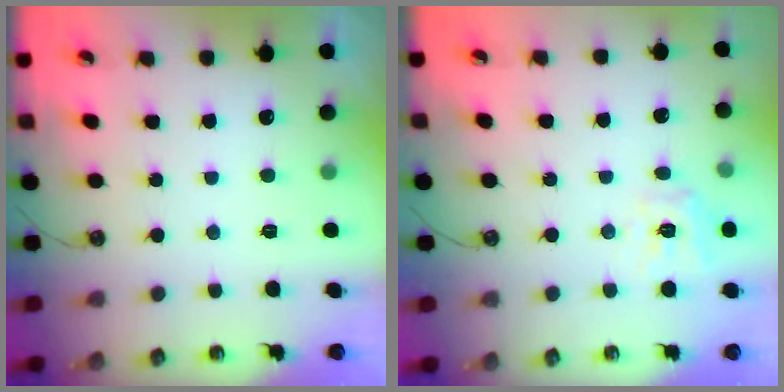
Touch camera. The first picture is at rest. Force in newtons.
{"total": 9.9, "press": 9.8, "slide": 0.9}